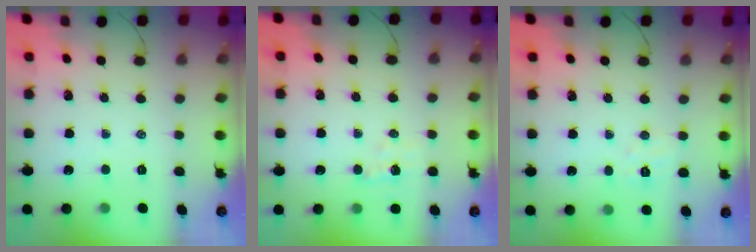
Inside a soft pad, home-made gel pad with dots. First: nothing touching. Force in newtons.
{"total": 3.2, "press": 3.0, "slide": 1.0}
{"total": 5.0, "press": 4.9, "slide": 1.0}